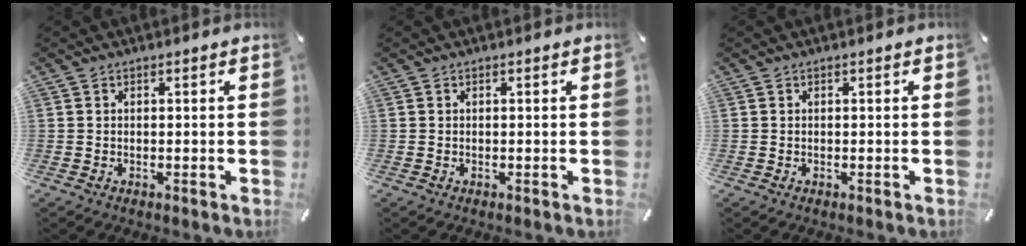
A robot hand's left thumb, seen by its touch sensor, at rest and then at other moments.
{"total": 0.0}
{"total": 0.0}